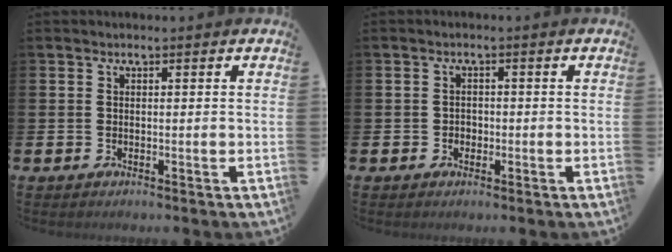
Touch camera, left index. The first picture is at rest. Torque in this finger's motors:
{"motor_torque": [-0.06, 0.06, 0.03, 0.00]}